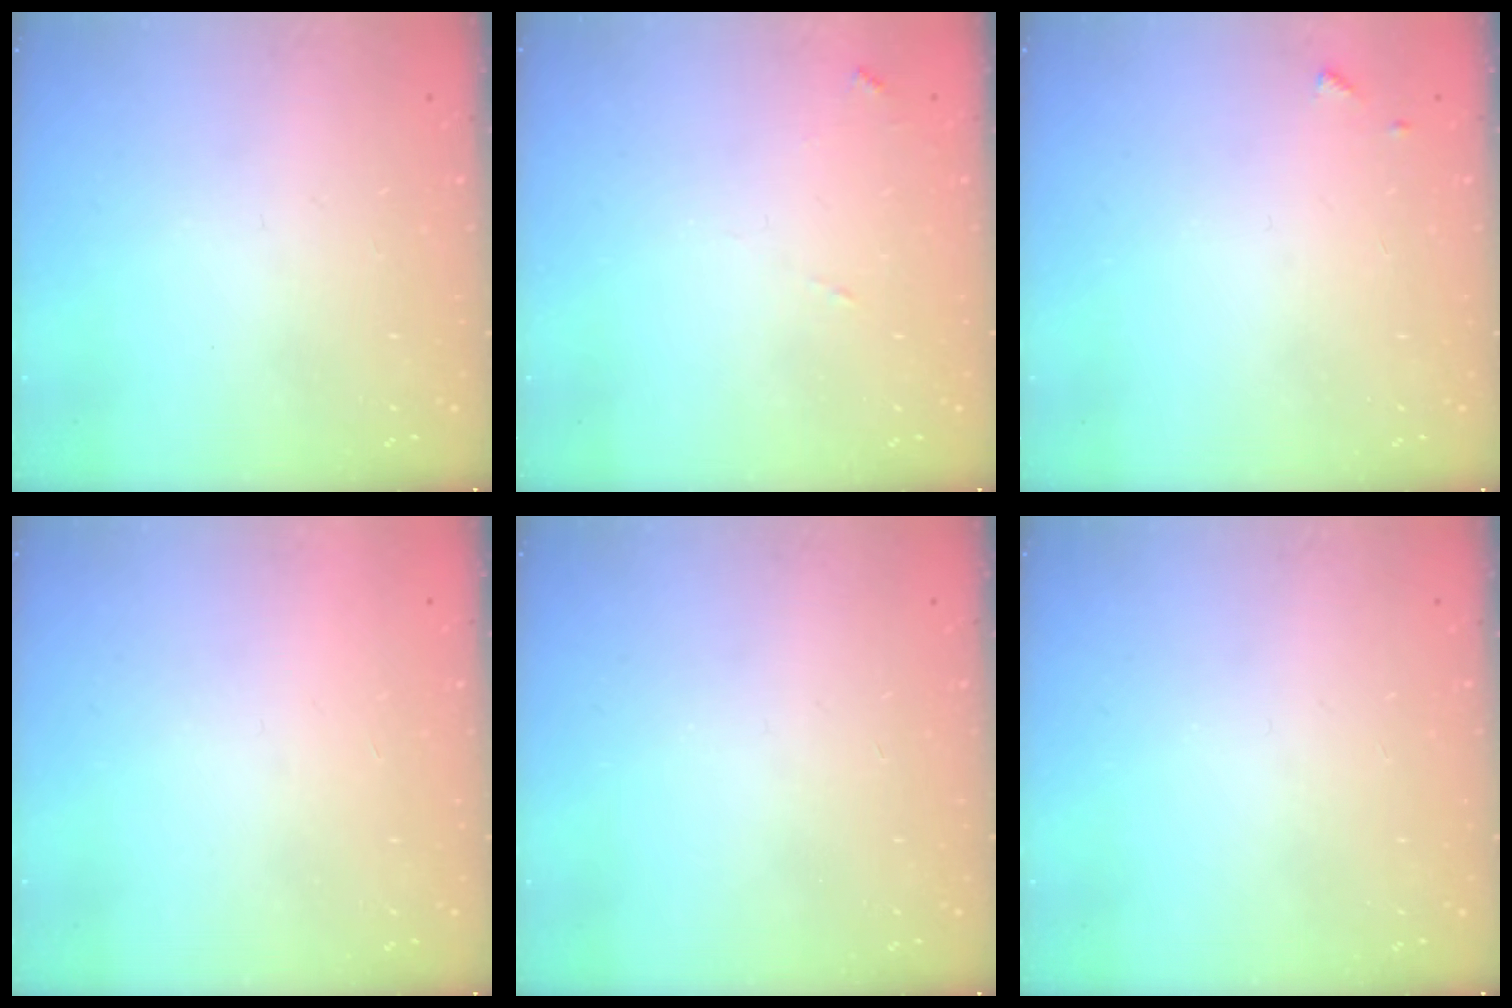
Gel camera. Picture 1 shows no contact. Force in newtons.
{"total": 6.3, "press": 6.3, "slide": 0.5}
{"total": 5.1, "press": 5.1, "slide": 0.5}
{"total": 1.5, "press": 1.5, "slide": 0.1}
{"total": 0.0}
{"total": 0.0}